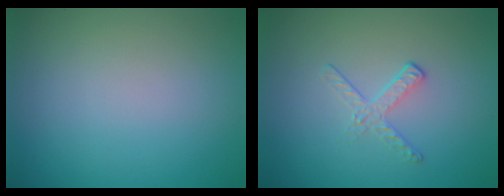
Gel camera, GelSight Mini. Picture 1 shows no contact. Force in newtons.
{"total": 1.7, "press": 0.7, "slide": 1.5}